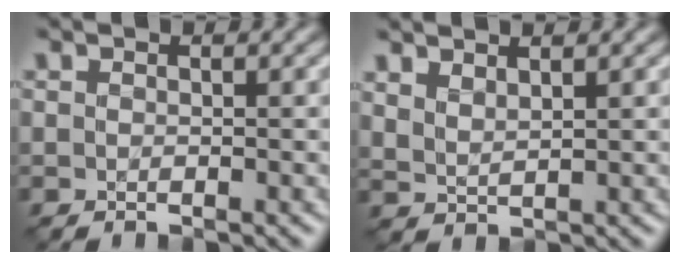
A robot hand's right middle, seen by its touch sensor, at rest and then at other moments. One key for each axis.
{"total": 1.9, "fx": 1.8, "fy": 0.1, "fz": 0.5, "tx": -0.013, "ty": -0.001, "tz": 0.043}